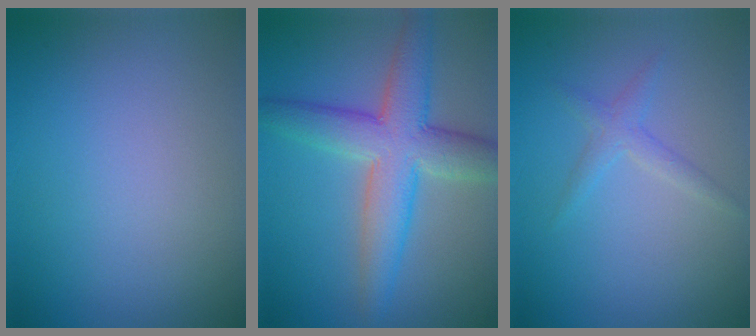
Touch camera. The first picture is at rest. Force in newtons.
{"total": 7.0, "press": 7.0, "slide": 0.0}
{"total": 1.4, "press": 1.4, "slide": 0.1}